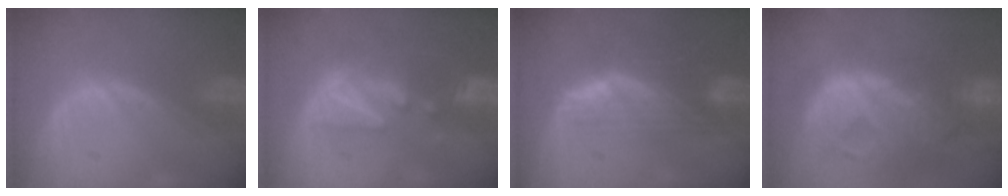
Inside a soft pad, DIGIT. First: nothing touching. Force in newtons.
{"total": 8.2, "press": 7.4, "slide": 3.6}
{"total": 7.6, "press": 6.7, "slide": 3.5}
{"total": 13.3, "press": 11.4, "slide": 7.0}